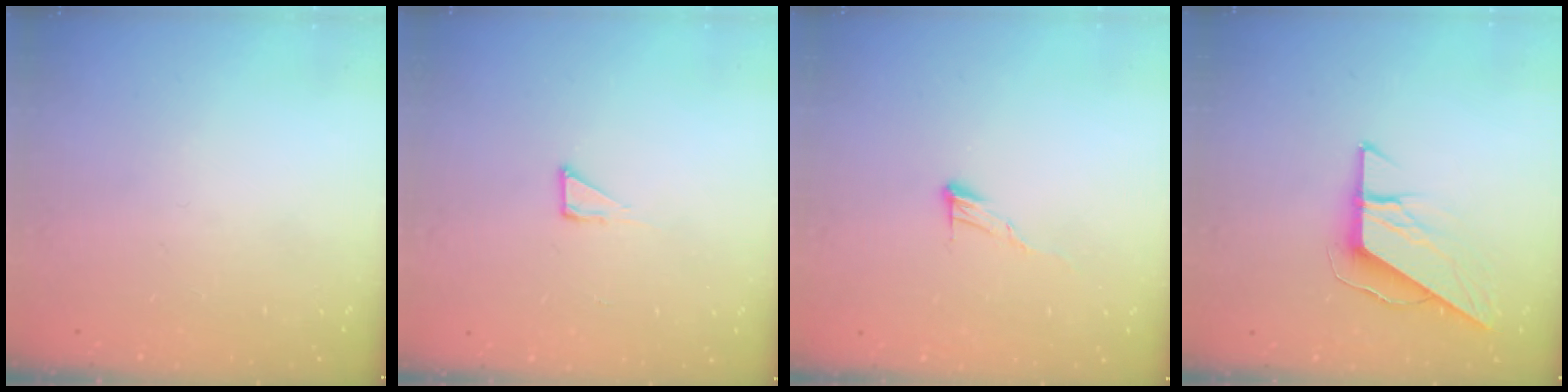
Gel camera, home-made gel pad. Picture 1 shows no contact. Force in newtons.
{"total": 2.8, "press": 2.8, "slide": 0.2}
{"total": 6.1, "press": 6.1, "slide": 0.3}
{"total": 8.3, "press": 8.3, "slide": 0.7}